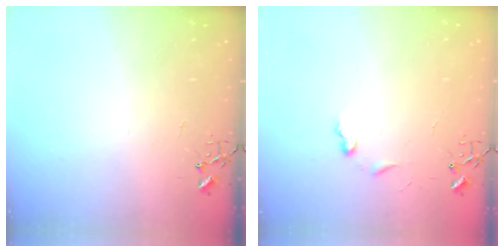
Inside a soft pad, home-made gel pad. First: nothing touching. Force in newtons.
{"total": 6.1, "press": 6.1, "slide": 0.7}